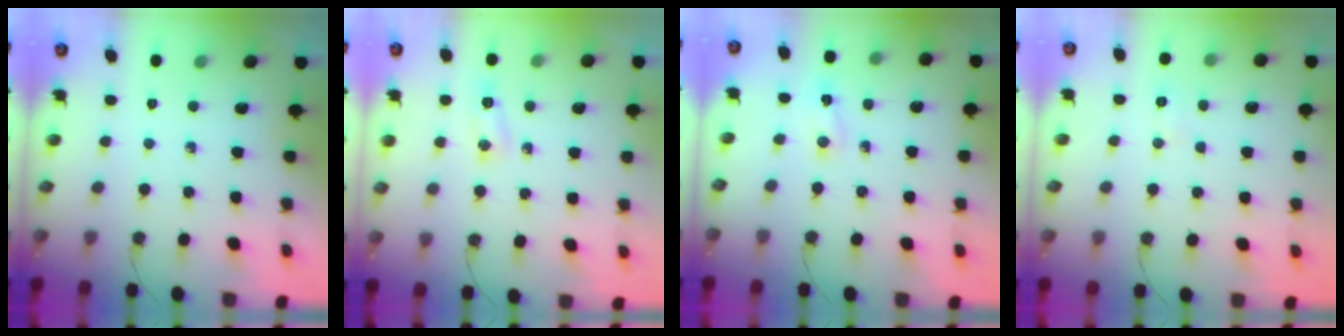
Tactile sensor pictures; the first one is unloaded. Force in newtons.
{"total": 4.7, "press": 4.6, "slide": 0.6}
{"total": 2.4, "press": 2.1, "slide": 1.1}
{"total": 5.3, "press": 5.2, "slide": 0.6}